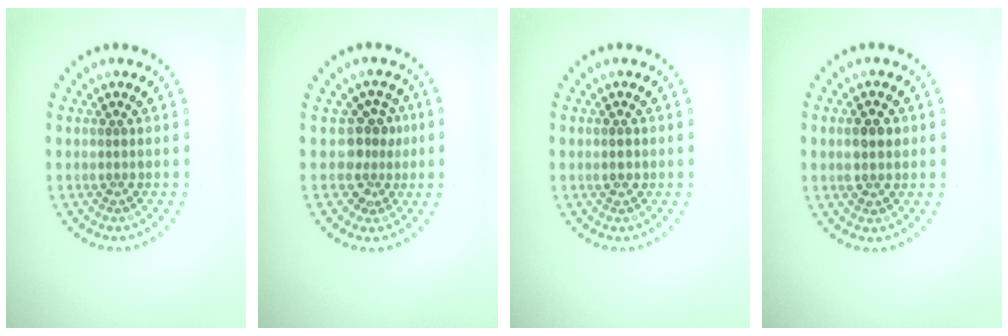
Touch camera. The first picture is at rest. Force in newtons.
{"total": 2.8, "press": 2.0, "slide": 1.9}
{"total": 1.3, "press": 1.3, "slide": 0.0}
{"total": 2.2, "press": 2.2, "slide": 0.2}